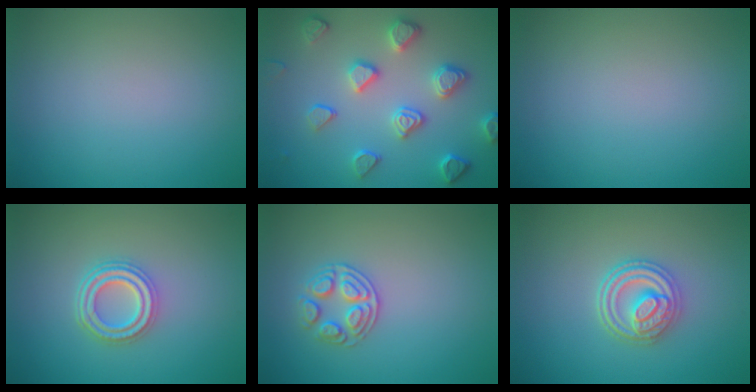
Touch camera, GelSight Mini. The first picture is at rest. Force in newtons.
{"total": 4.6, "press": 4.1, "slide": 2.0}
{"total": 0.0}
{"total": 3.7, "press": 2.9, "slide": 2.3}
{"total": 2.6, "press": 2.5, "slide": 0.8}
{"total": 4.3, "press": 3.5, "slide": 2.5}